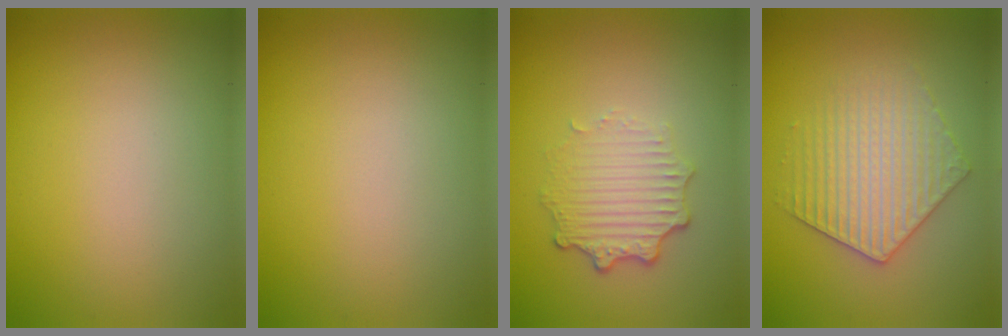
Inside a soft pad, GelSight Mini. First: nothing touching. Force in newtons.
{"total": 0.0}
{"total": 3.3, "press": 2.7, "slide": 1.9}
{"total": 3.8, "press": 3.8, "slide": 0.6}